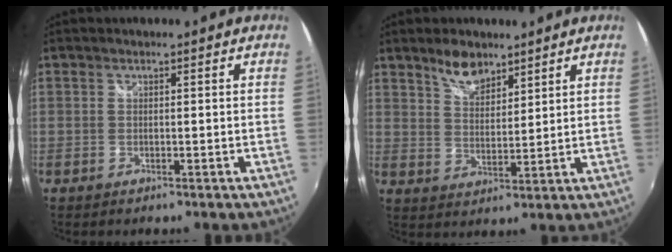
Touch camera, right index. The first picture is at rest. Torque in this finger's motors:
{"motor_torque": [0.07, 0.07, 0.07, 0.03]}